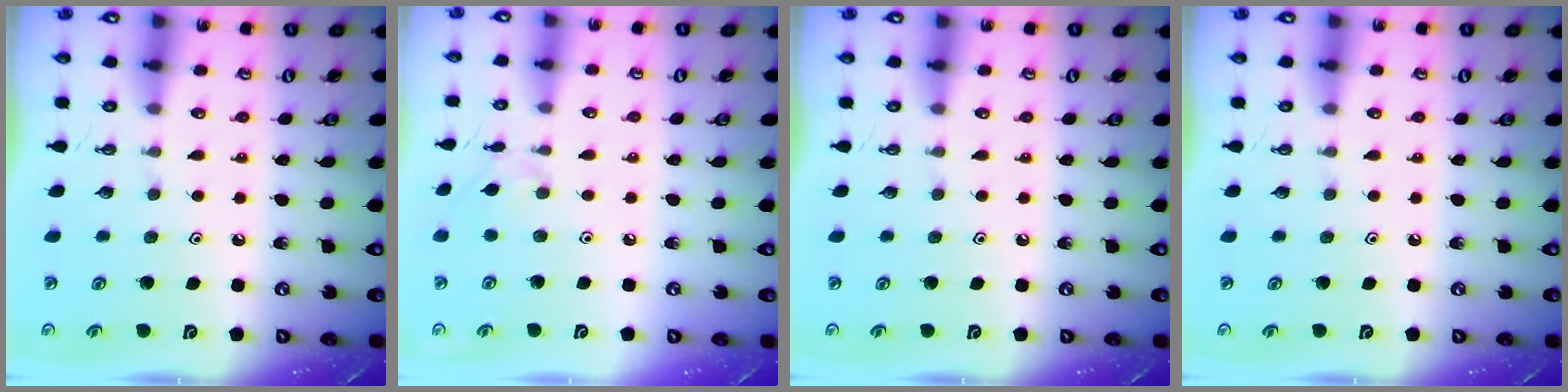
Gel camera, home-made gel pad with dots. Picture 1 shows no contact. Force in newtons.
{"total": 3.8, "press": 3.7, "slide": 0.7}
{"total": 0.0}
{"total": 0.0}